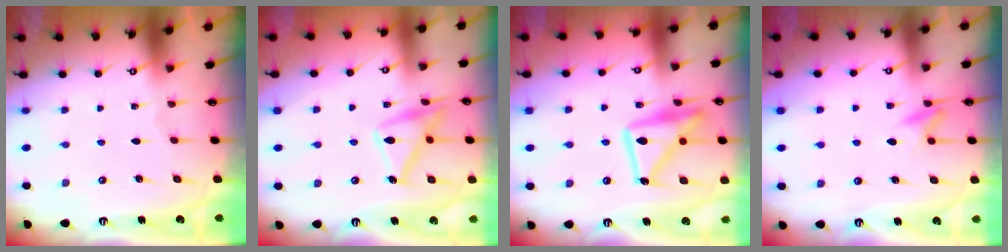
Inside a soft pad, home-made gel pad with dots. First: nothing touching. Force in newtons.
{"total": 16.6, "press": 16.6, "slide": 0.9}
{"total": 15.3, "press": 15.3, "slide": 1.2}
{"total": 5.7, "press": 5.6, "slide": 0.7}